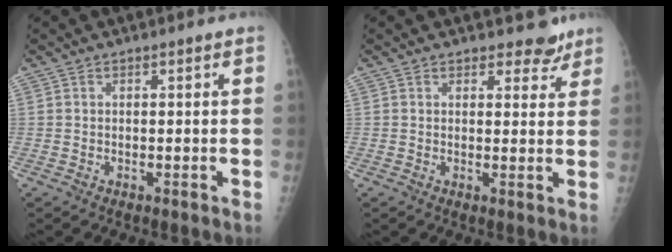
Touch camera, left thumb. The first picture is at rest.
{"total": 3.2, "force": [2.7, 1.6, 0.5], "torque": [0.014, -0.020, 0.029]}